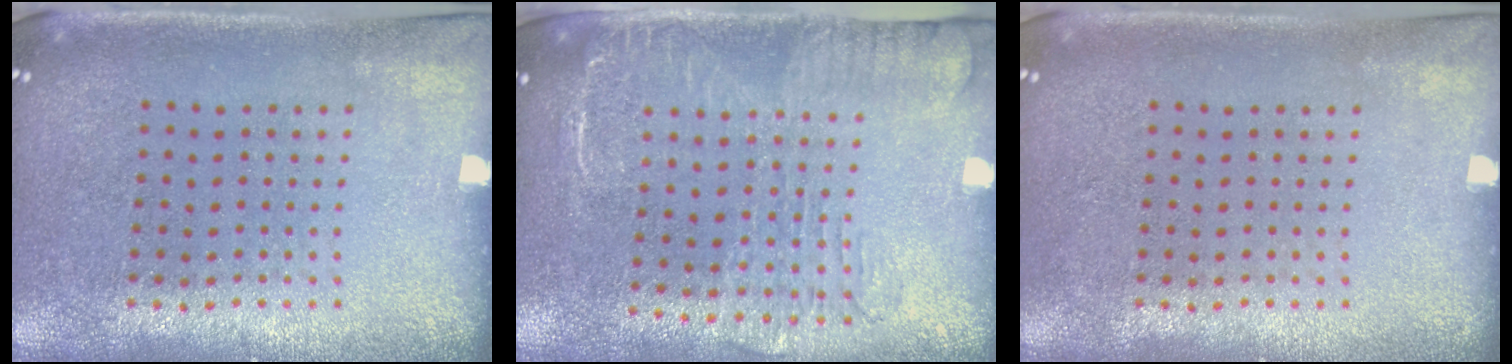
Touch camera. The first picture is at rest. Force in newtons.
{"total": 1.8, "press": 1.5, "slide": 0.9}
{"total": 0.0}